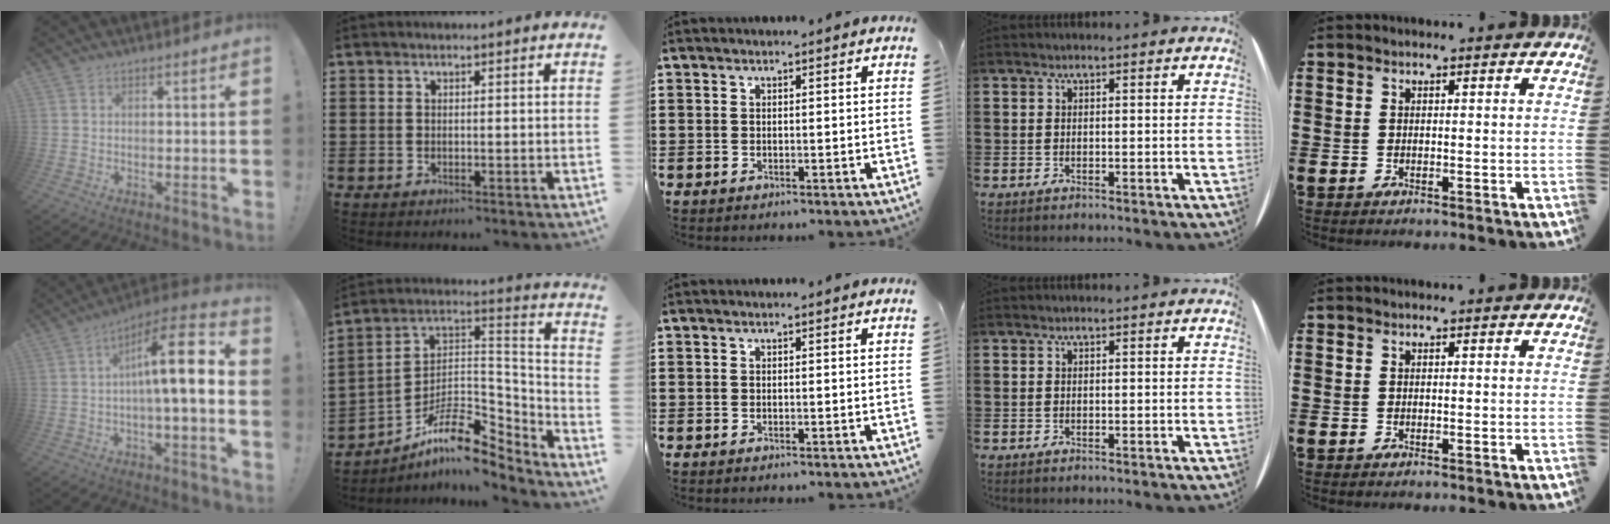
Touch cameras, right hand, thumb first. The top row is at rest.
{"thumb": {"total": 15.0, "force": [0.9, 2.6, 14.7], "torque": [-0.243, -0.004, 0.005]}, "index": {"total": 10.7, "force": [-7.1, 4.6, 6.5], "torque": [-0.126, 0.008, -0.135]}}